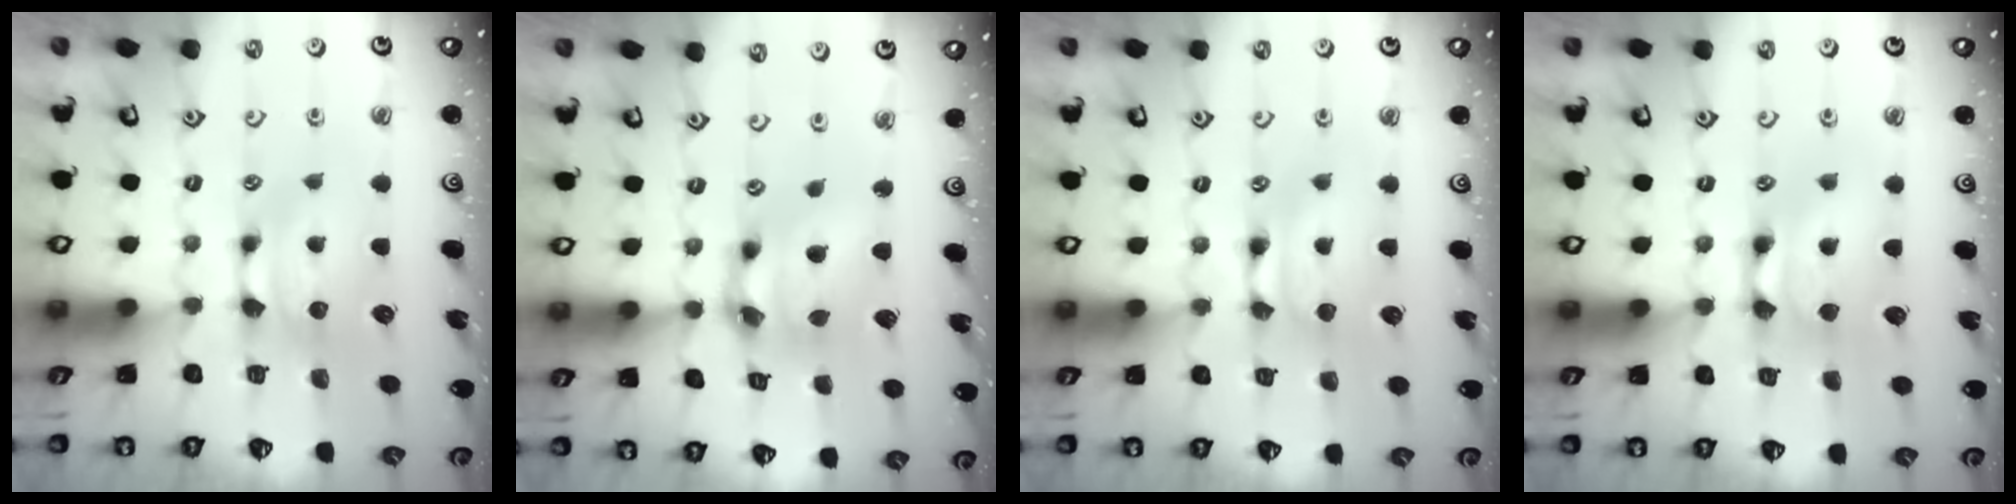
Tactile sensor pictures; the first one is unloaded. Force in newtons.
{"total": 6.4, "press": 6.1, "slide": 2.0}
{"total": 1.6, "press": 1.6, "slide": 0.2}
{"total": 2.6, "press": 2.6, "slide": 0.2}